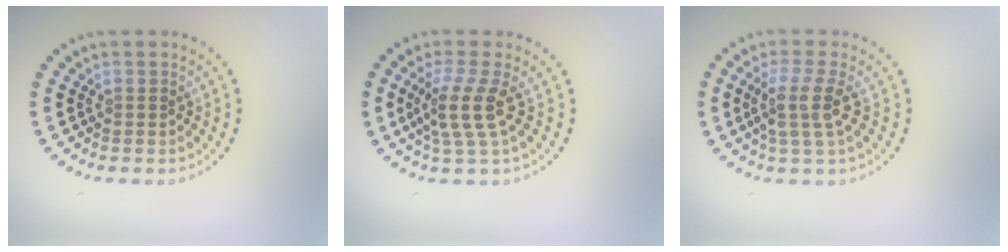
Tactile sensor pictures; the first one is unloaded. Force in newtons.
{"total": 3.5, "press": 2.7, "slide": 2.3}
{"total": 3.2, "press": 2.5, "slide": 2.0}